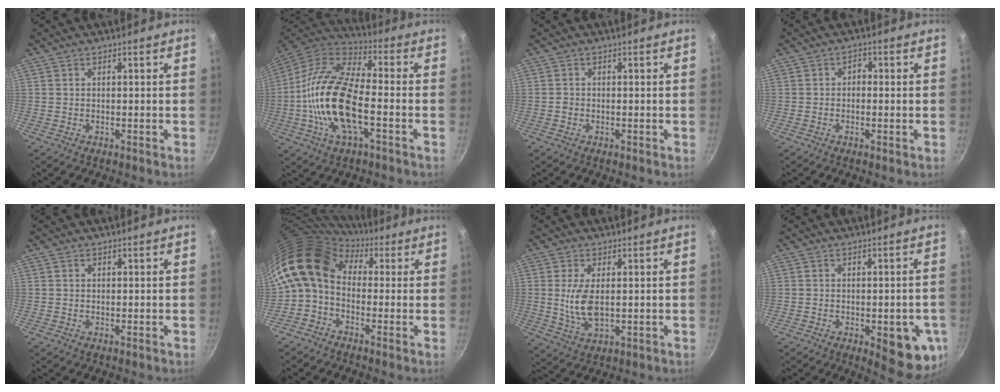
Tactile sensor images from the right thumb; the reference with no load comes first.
{"total": 19.2, "force": [-3.7, 8.2, 16.9], "torque": [-0.326, 0.032, -0.086]}
{"total": 0.6, "force": [-0.2, 0.6, 0.1], "torque": [-0.001, 0.002, -0.006]}
{"total": 1.9, "force": [-0.2, 1.3, 1.3], "torque": [-0.025, 0.006, -0.009]}
{"total": 0.0}
{"total": 10.8, "force": [2.1, 7.7, 7.3], "torque": [-0.125, 0.025, 0.011]}
{"total": 7.1, "force": [0.5, 3.4, 6.2], "torque": [-0.124, -0.010, 0.015]}
{"total": 11.7, "force": [-3.4, 4.6, 10.2], "torque": [-0.082, 0.000, -0.037]}